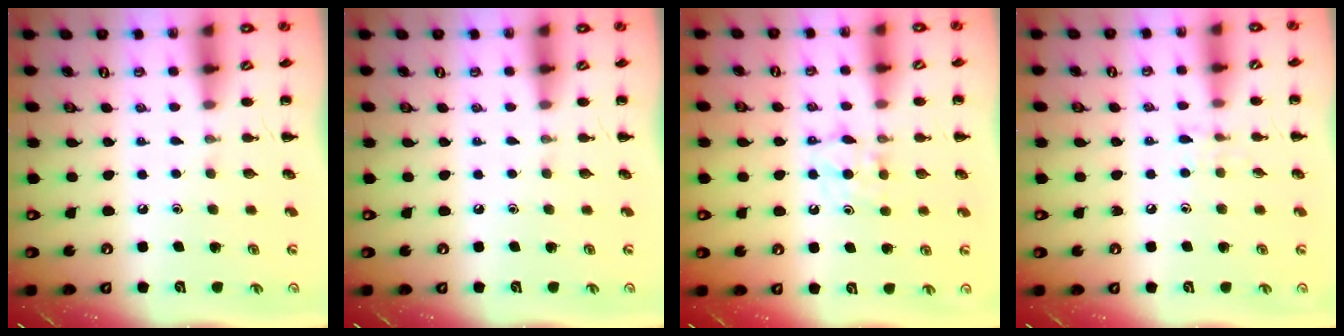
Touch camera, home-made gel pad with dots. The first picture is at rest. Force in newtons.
{"total": 0.0}
{"total": 6.2, "press": 5.9, "slide": 1.9}
{"total": 5.4, "press": 5.1, "slide": 1.9}